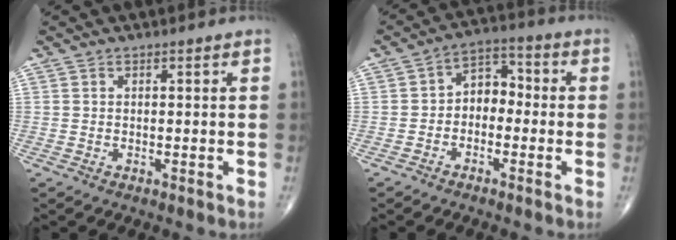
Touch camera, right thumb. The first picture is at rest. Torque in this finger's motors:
{"motor_torque": [-0.35, 0.38, 0.15, -0.03, 0.07]}